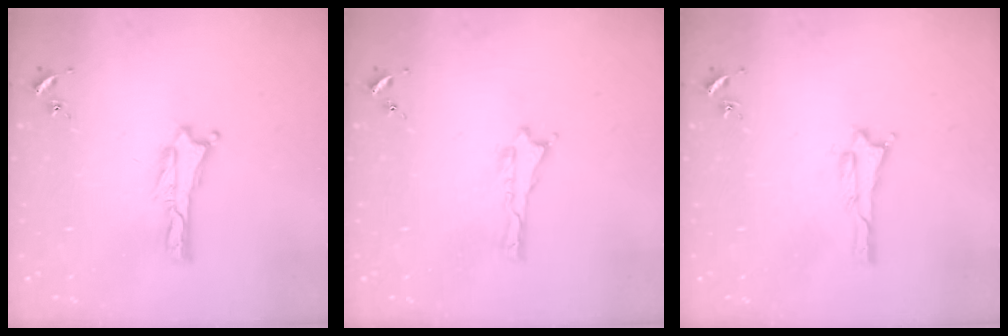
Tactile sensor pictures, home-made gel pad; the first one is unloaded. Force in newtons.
{"total": 0.0}
{"total": 0.7, "press": 0.7, "slide": 0.2}